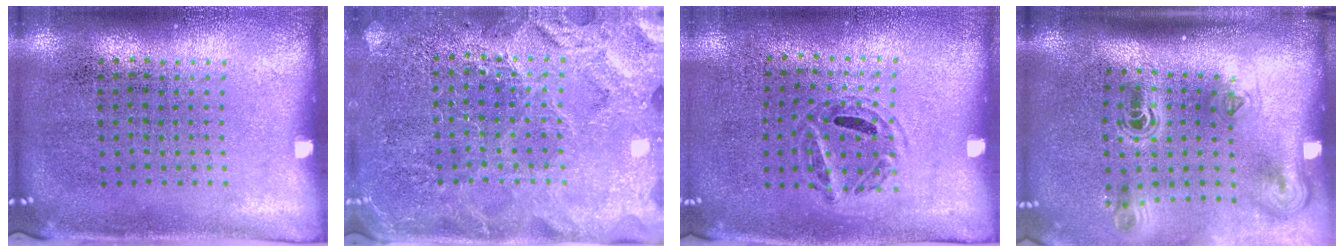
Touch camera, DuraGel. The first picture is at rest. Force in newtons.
{"total": 3.6, "press": 3.5, "slide": 1.0}
{"total": 1.0, "press": 0.7, "slide": 0.7}
{"total": 2.3, "press": 1.5, "slide": 1.7}